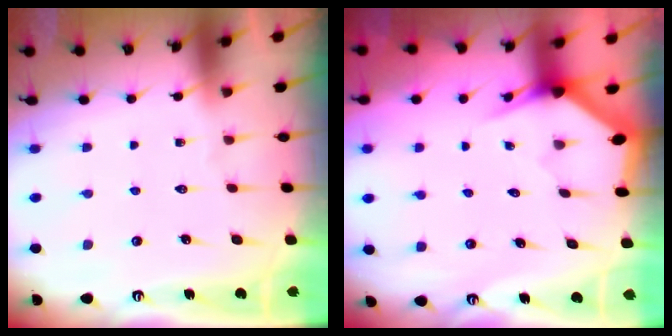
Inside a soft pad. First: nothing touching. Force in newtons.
{"total": 3.1, "press": 3.1, "slide": 0.0}